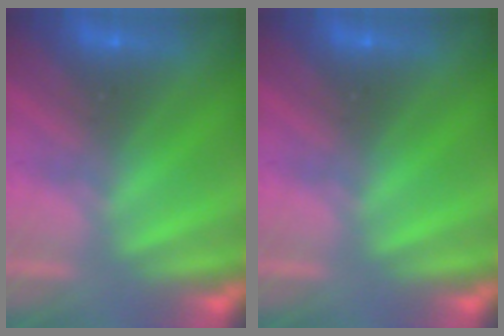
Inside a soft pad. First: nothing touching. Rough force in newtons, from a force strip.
{"total": 0.0}